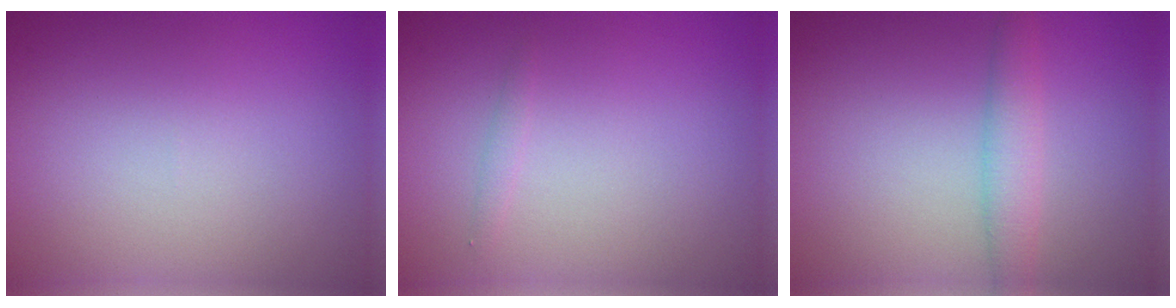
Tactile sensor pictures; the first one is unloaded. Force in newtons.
{"total": 0.6, "press": 0.6, "slide": 0.0}
{"total": 2.5, "press": 2.5, "slide": 0.1}